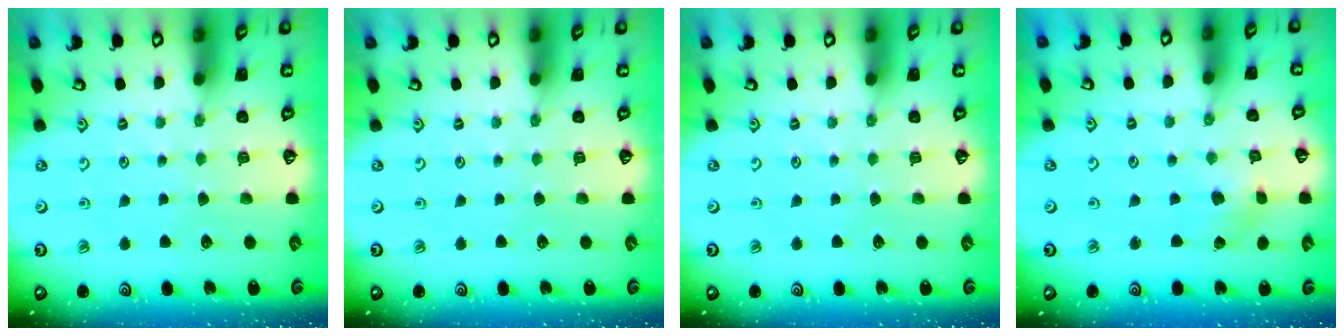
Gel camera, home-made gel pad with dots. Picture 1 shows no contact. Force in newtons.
{"total": 0.0}
{"total": 0.0}
{"total": 2.2, "press": 2.1, "slide": 0.6}